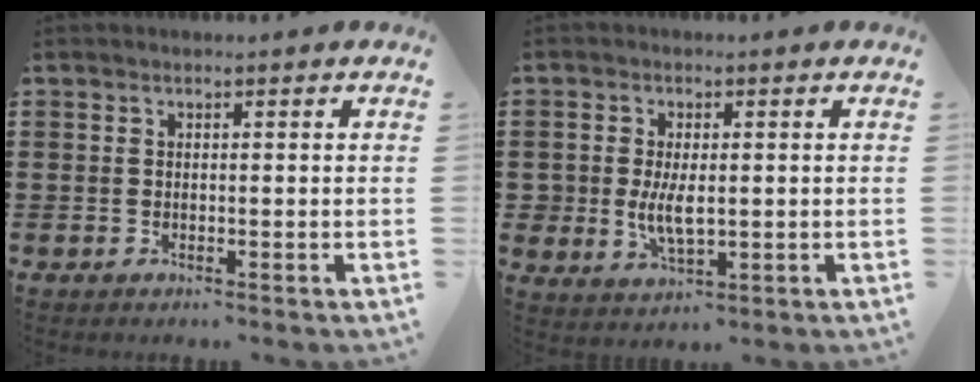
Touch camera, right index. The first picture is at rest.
{"total": 4.5, "force": [-0.3, 2.7, 3.6], "torque": [-0.077, 0.003, -0.005]}